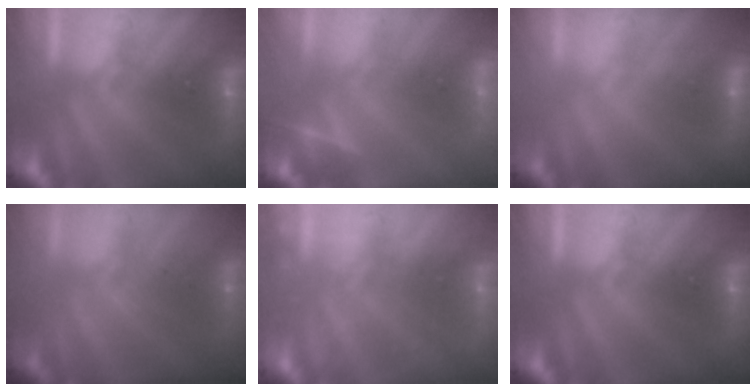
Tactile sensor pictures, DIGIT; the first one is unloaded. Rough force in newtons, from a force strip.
{"total": 3.5}
{"total": 2.8}
{"total": 2.6}
{"total": 2.4}
{"total": 0.0}